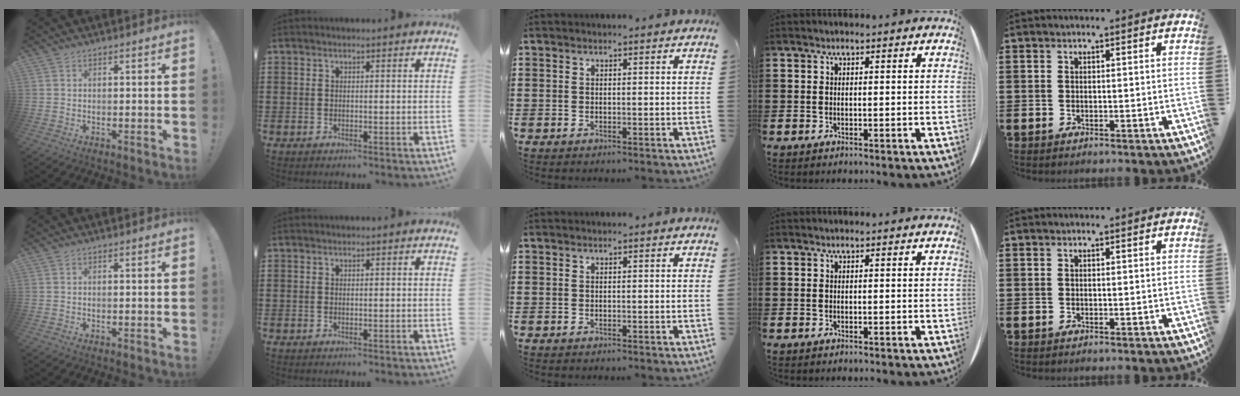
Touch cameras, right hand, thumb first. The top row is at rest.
{}